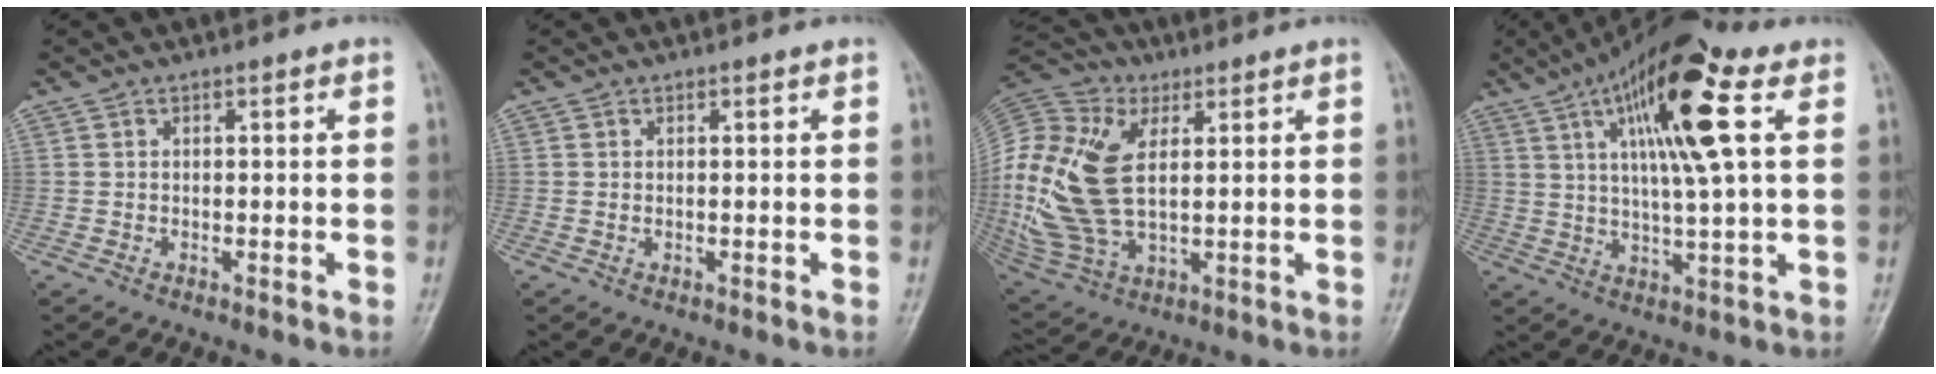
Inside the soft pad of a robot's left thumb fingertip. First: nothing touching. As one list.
[{"total": 0.0}, {"total": 19.1, "force": [2.9, 10.8, 15.5], "torque": [-0.351, -0.006, 0.053]}, {"total": 16.3, "force": [6.0, 3.4, 14.8], "torque": [-0.260, 0.000, 0.094]}]